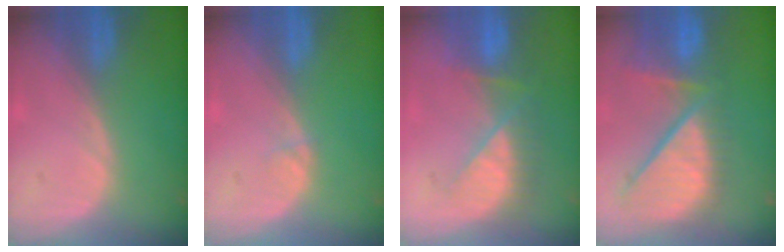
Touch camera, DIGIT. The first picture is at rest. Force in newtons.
{"total": 0.5, "press": 0.5, "slide": 0.1}
{"total": 7.6, "press": 6.9, "slide": 3.1}
{"total": 12.3, "press": 10.6, "slide": 6.3}